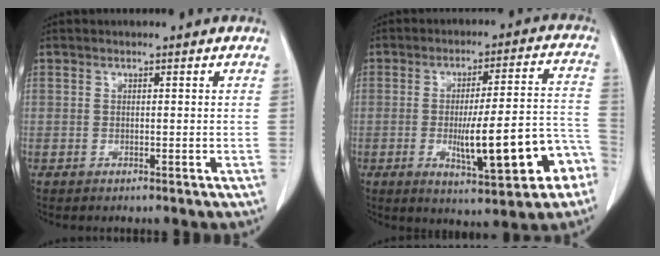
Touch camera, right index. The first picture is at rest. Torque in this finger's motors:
{"motor_torque": [1.43, -0.70, 0.43, 0.11]}